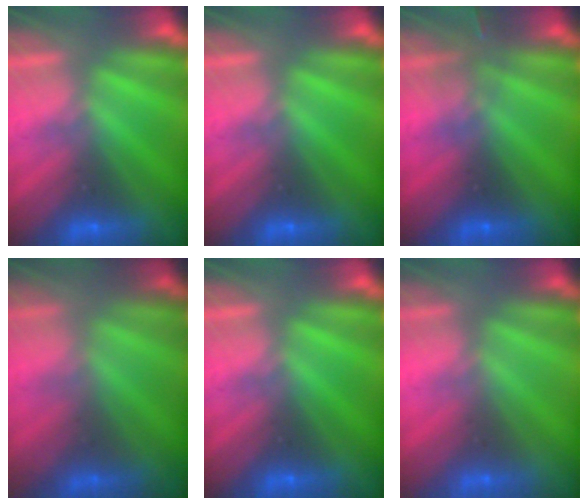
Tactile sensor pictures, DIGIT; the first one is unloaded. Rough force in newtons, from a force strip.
{"total": 0.0}
{"total": 2.8}
{"total": 1.8}
{"total": 0.0}
{"total": 2.9}